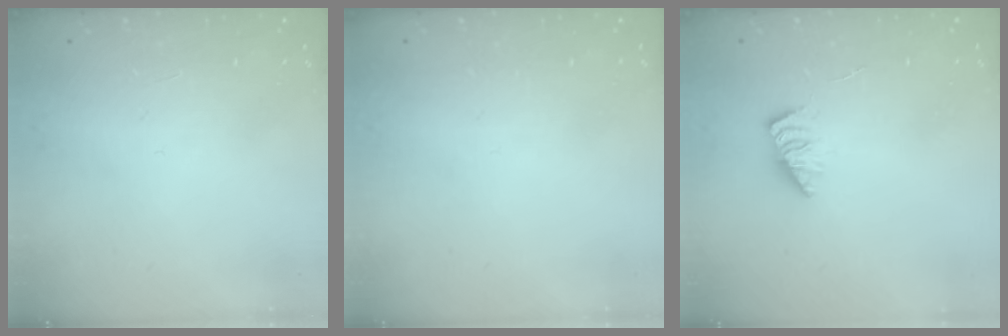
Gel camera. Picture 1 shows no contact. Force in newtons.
{"total": 0.0}
{"total": 1.7, "press": 1.6, "slide": 0.4}